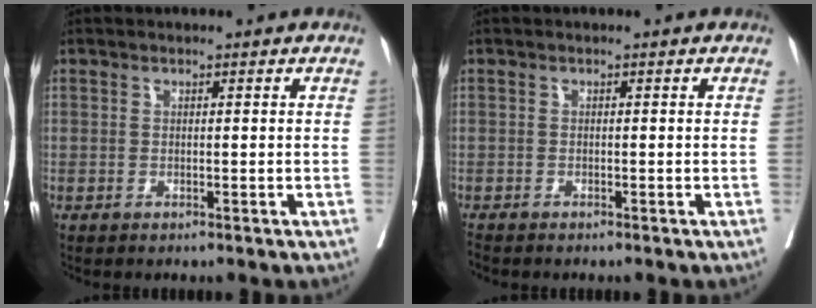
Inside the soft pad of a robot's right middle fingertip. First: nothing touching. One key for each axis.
{"total": 1.0, "fx": -1.0, "fy": 0.1, "fz": 0.1, "tx": -0.005, "ty": -0.004, "tz": -0.018}